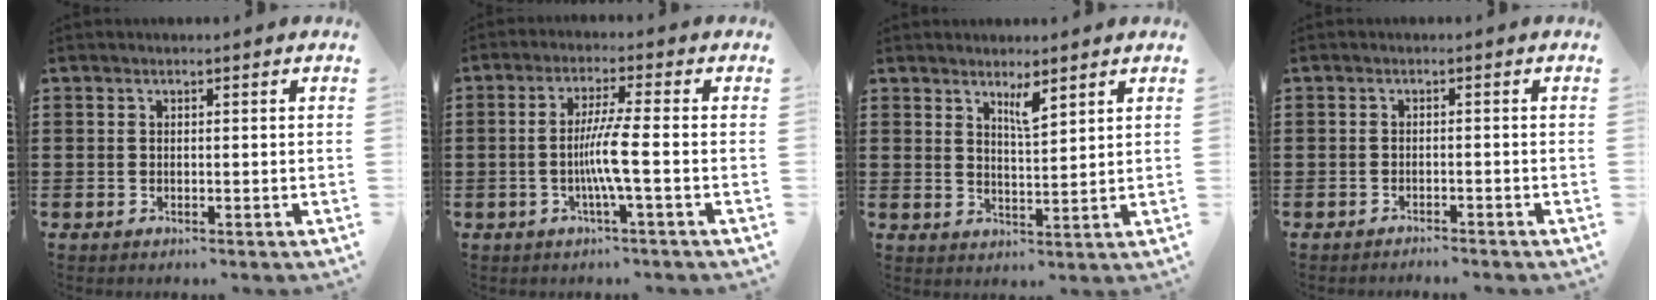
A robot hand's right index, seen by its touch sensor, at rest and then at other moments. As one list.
[{"total": 5.8, "force": [-1.2, -0.5, 5.6], "torque": [-0.107, -0.012, -0.029]}, {"total": 3.8, "force": [2.7, 0.8, 2.5], "torque": [-0.040, -0.001, 0.043]}, {"total": 1.3, "force": [-1.3, -0.1, 0.1], "torque": [-0.005, 0.000, -0.028]}]